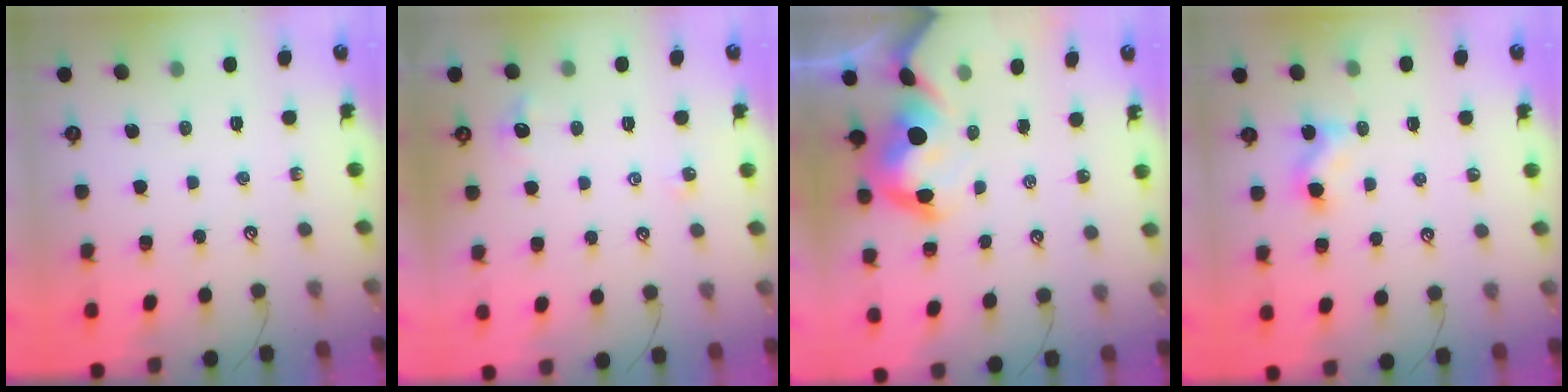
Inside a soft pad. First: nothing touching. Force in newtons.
{"total": 1.6, "press": 1.5, "slide": 0.5}
{"total": 9.7, "press": 9.7, "slide": 1.0}
{"total": 3.0, "press": 2.9, "slide": 0.4}